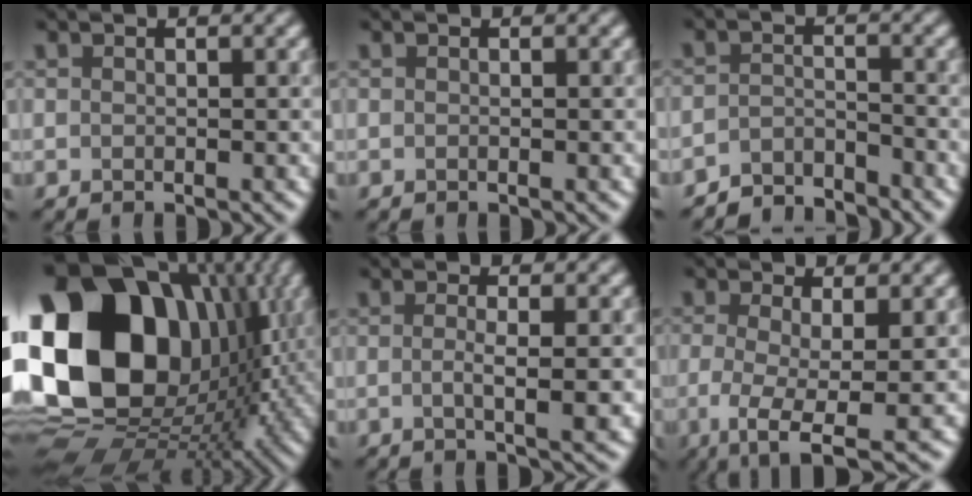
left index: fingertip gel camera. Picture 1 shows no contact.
{"total": 0.0}
{"total": 3.4, "force": [-3.3, 0.4, 0.0], "torque": [0.002, 0.007, -0.066]}
{"total": 21.3, "force": [4.5, 15.5, 13.9], "torque": [-0.306, 0.017, 0.093]}
{"total": 2.8, "force": [-0.2, 0.7, 2.7], "torque": [-0.035, 0.002, -0.002]}
{"total": 5.6, "force": [-1.8, 1.8, 5.0], "torque": [-0.094, -0.013, -0.028]}